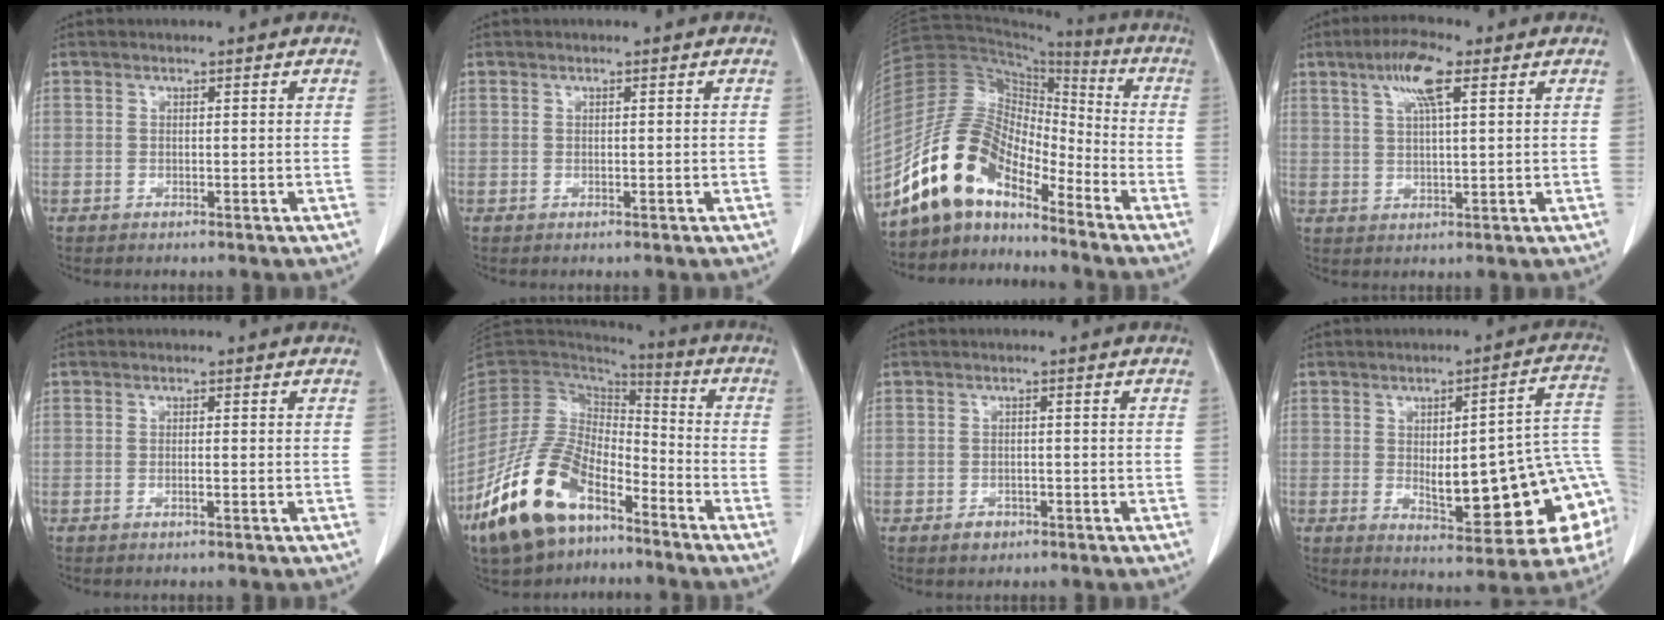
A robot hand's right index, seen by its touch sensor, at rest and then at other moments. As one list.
[{"total": 0.0}, {"total": 15.2, "force": [-11.8, 6.2, 7.4], "torque": [-0.144, 0.045, -0.223]}, {"total": 7.0, "force": [3.3, 1.5, 6.0], "torque": [-0.119, 0.011, 0.061]}, {"total": 1.1, "force": [-0.3, 0.2, 1.0], "torque": [-0.021, 0.001, -0.005]}, {"total": 18.4, "force": [-11.3, 8.5, 11.8], "torque": [-0.244, 0.002, -0.212]}, {"total": 2.6, "force": [-1.5, 2.0, 0.9], "torque": [-0.013, 0.004, -0.015]}, {"total": 20.6, "force": [-2.7, 5.5, 19.7], "torque": [-0.186, 0.027, -0.013]}]